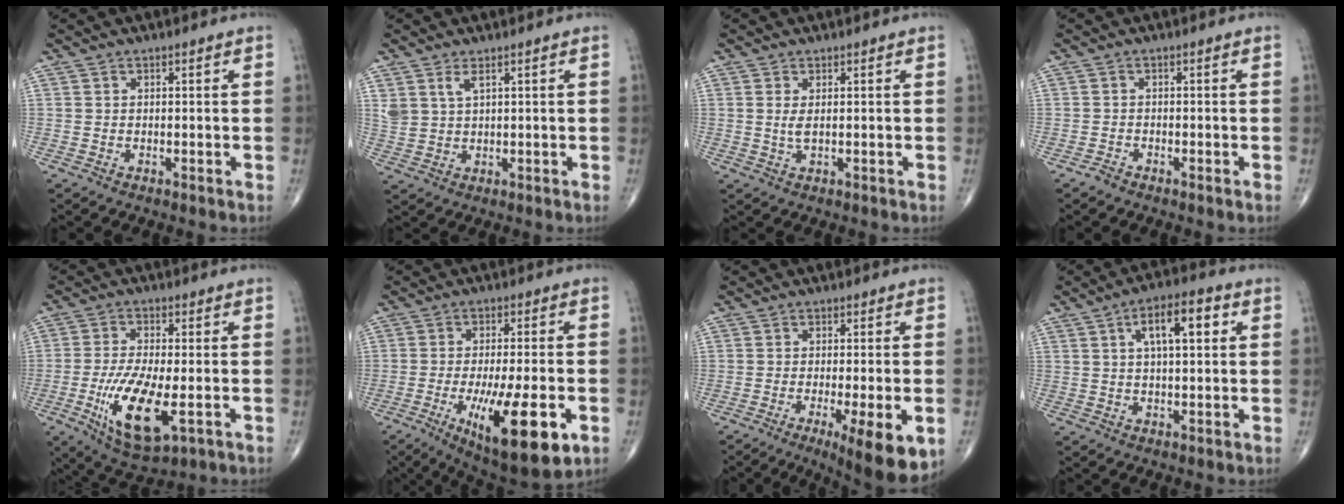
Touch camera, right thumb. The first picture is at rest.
{"total": 3.5, "force": [2.1, 1.4, 2.4], "torque": [-0.052, -0.009, 0.048]}
{"total": 1.9, "force": [0.3, 0.6, 1.7], "torque": [-0.040, -0.004, 0.012]}
{"total": 1.0, "force": [-0.9, 0.3, 0.2], "torque": [-0.003, 0.000, -0.020]}
{"total": 13.7, "force": [-3.9, 5.0, 12.2], "torque": [-0.234, -0.013, -0.058]}
{"total": 17.4, "force": [-6.0, 4.9, 15.6], "torque": [-0.240, -0.007, -0.081]}
{"total": 12.2, "force": [-4.6, 2.7, 11.0], "torque": [-0.129, -0.011, -0.059]}
{"total": 9.4, "force": [2.8, 3.6, 8.2], "torque": [-0.122, 0.012, 0.039]}